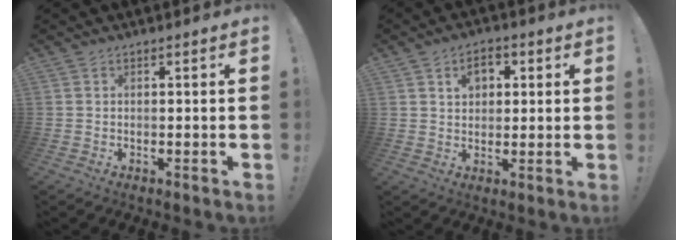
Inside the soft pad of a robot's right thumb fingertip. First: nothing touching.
{"total": 5.9, "force": [2.4, 4.5, 3.0], "torque": [-0.037, -0.001, 0.039]}